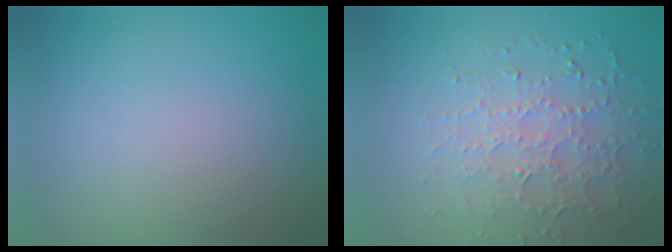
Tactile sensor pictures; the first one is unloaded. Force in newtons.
{"total": 4.2, "press": 3.8, "slide": 1.6}